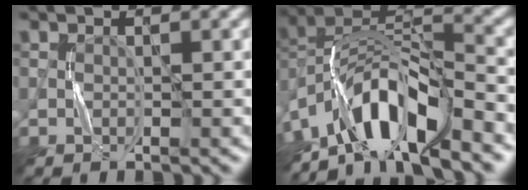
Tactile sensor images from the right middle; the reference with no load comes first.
{"total": 9.2, "force": [-6.4, 2.9, 6.0], "torque": [-0.094, 0.008, -0.126]}